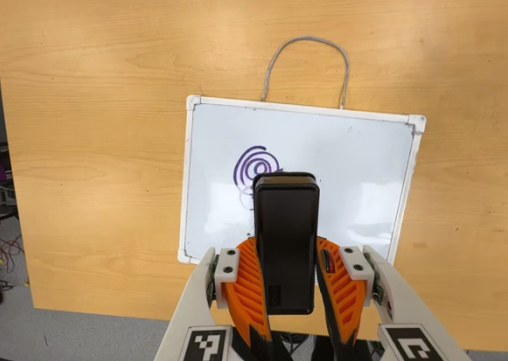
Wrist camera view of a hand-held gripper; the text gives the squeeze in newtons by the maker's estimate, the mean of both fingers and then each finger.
{"total": 9.5, "left": 6.7, "right": 12.4}